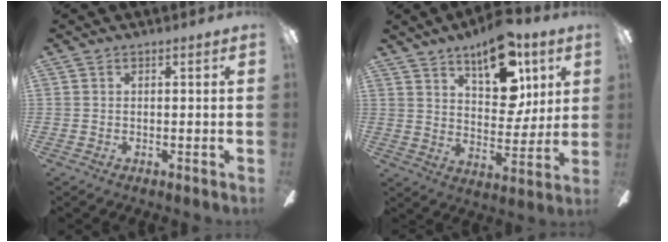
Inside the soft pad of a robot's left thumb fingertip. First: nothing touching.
{"total": 17.7, "force": [10.8, 8.6, 11.0], "torque": [-0.154, -0.053, 0.185]}